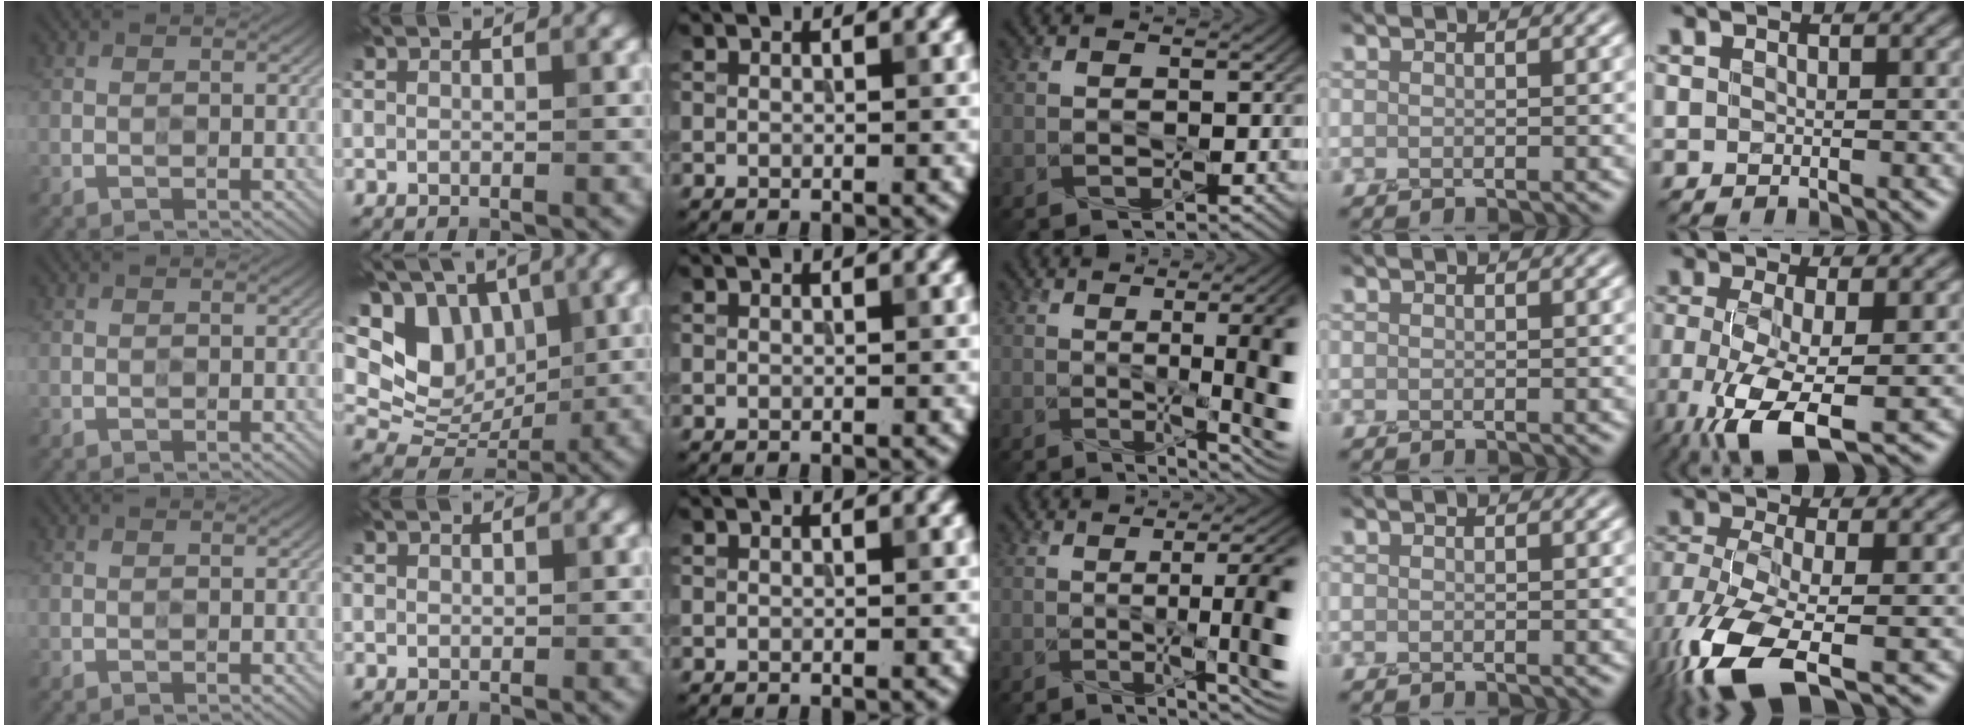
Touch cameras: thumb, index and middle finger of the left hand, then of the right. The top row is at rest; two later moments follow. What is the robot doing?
{"motion": "screw", "object": "flashlight"}